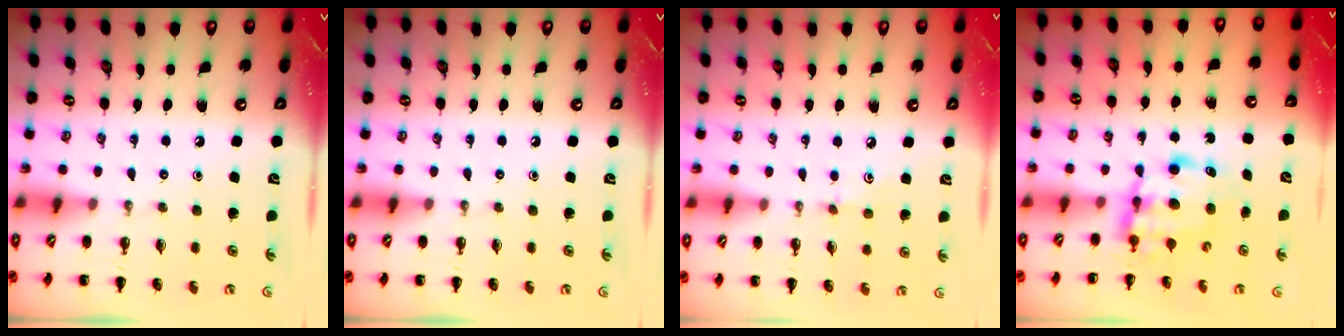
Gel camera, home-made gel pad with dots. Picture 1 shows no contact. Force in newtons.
{"total": 0.0}
{"total": 4.8, "press": 4.6, "slide": 1.3}
{"total": 5.6, "press": 5.6, "slide": 0.5}